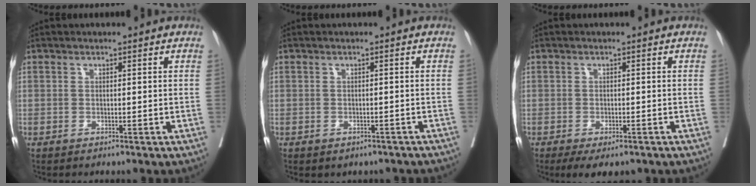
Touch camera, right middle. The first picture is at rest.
{"total": 4.2, "force": [-3.3, 2.2, 1.4], "torque": [-0.021, 0.010, -0.032]}
{"total": 6.3, "force": [-4.6, 2.3, 3.6], "torque": [-0.045, -0.007, -0.066]}